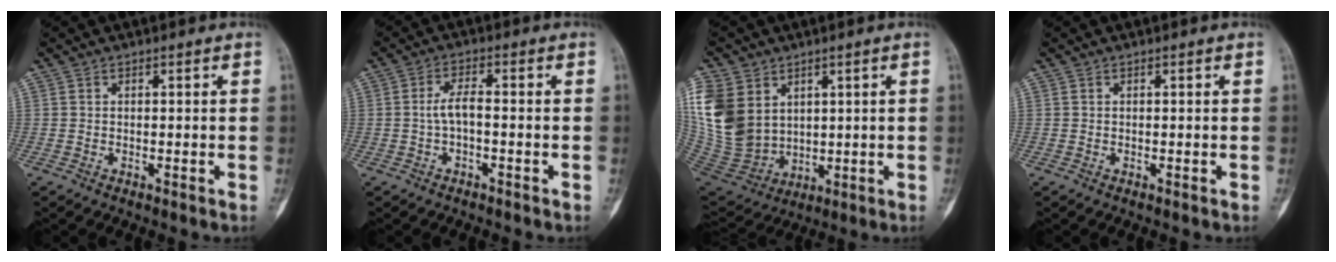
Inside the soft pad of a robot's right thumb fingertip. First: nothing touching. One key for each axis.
{"total": 3.5, "fx": -0.6, "fy": 1.3, "fz": 3.2, "tx": -0.065, "ty": 0.014, "tz": -0.014}
{"total": 17.2, "fx": 5.2, "fy": 13.1, "fz": 9.8, "tx": -0.215, "ty": -0.018, "tz": 0.128}
{"total": 0.0}